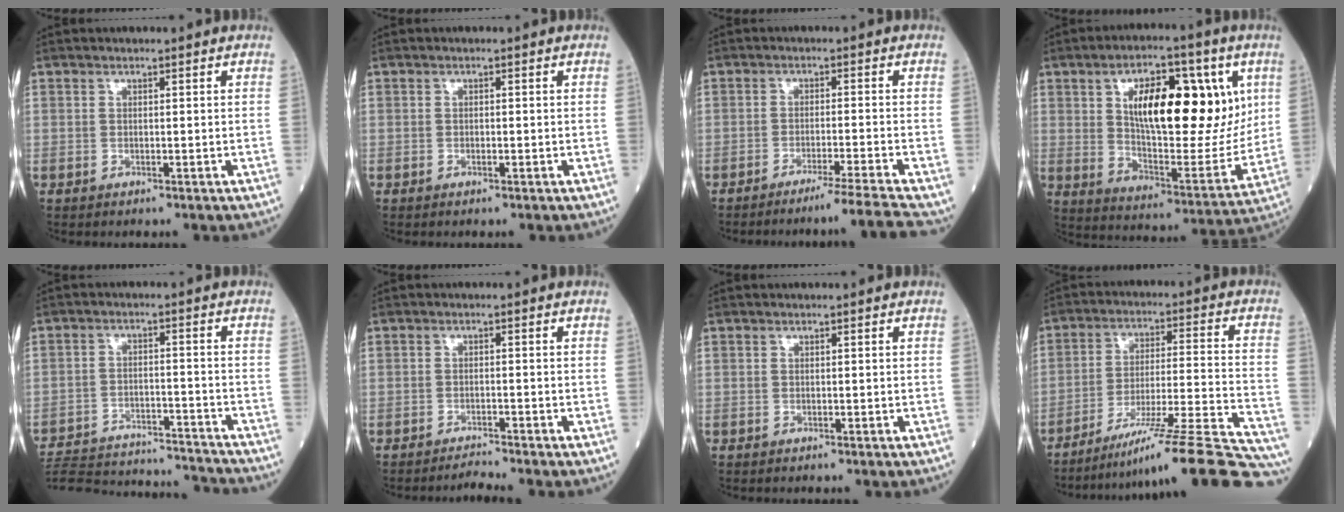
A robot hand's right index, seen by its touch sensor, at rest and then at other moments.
{"total": 0.7, "force": [-0.3, 0.2, 0.6], "torque": [-0.012, 0.000, -0.005]}
{"total": 7.2, "force": [-6.1, -2.4, 3.1], "torque": [-0.034, -0.012, -0.097]}
{"total": 20.3, "force": [6.1, 7.9, 17.6], "torque": [-0.272, 0.006, 0.102]}
{"total": 21.0, "force": [-20.2, 2.2, 5.5], "torque": [-0.122, -0.013, -0.288]}
{"total": 2.0, "force": [-1.8, -0.8, -0.1], "torque": [0.002, -0.011, -0.032]}
{"total": 0.0}
{"total": 23.1, "force": [-19.8, 0.0, 11.8], "torque": [-0.111, 0.004, -0.293]}